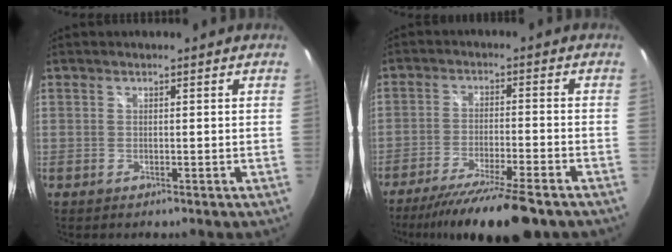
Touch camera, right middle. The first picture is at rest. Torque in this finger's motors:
{"motor_torque": [1.07, -1.07, 0.20, 0.07]}